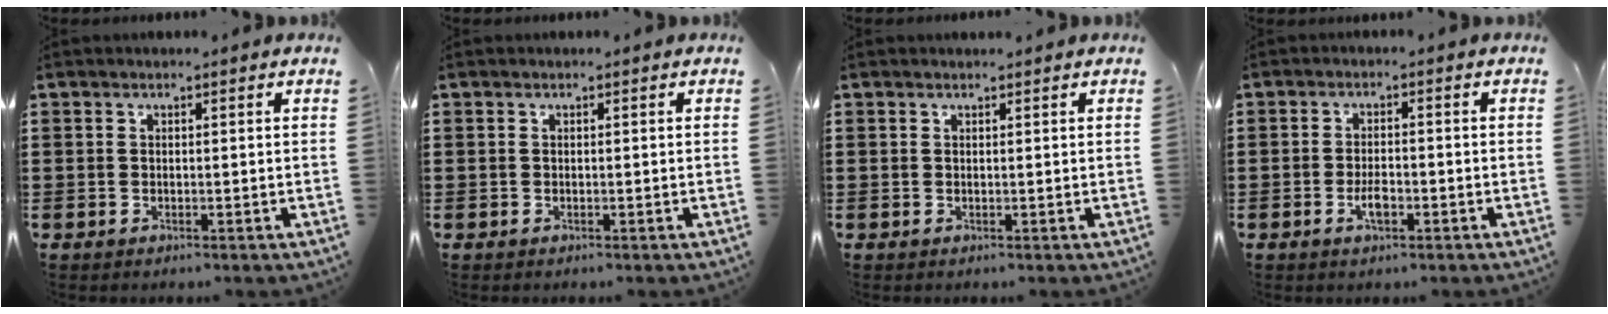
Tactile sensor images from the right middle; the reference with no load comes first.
{"total": 0.0}
{"total": 0.0}
{"total": 3.2, "force": [-1.4, 1.1, 2.6], "torque": [-0.056, -0.001, -0.027]}